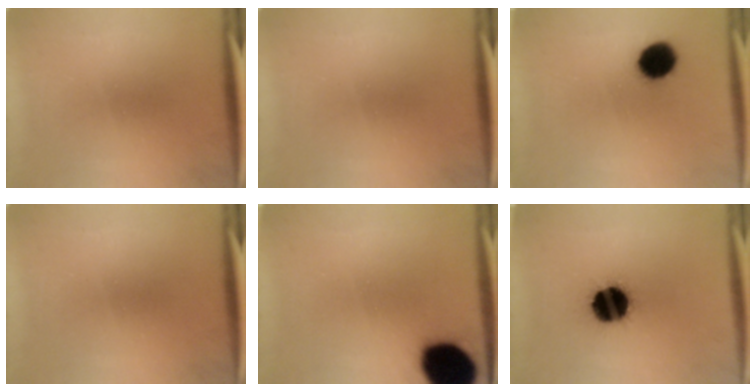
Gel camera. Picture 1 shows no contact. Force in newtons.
{"total": 0.0}
{"total": 9.5}
{"total": 0.0}
{"total": 18.7}
{"total": 16.1}